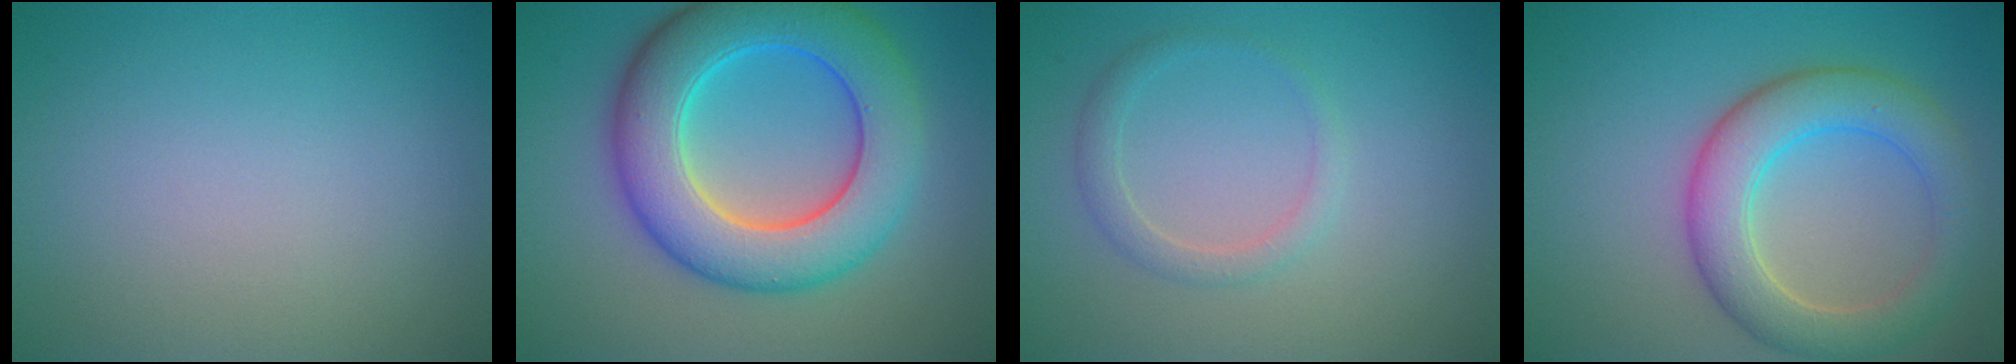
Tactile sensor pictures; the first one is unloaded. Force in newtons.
{"total": 10.3, "press": 10.2, "slide": 0.3}
{"total": 1.8, "press": 1.8, "slide": 0.1}
{"total": 6.1, "press": 6.1, "slide": 0.2}